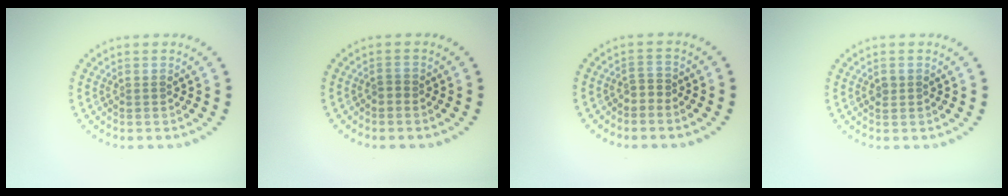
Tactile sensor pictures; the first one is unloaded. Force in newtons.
{"total": 0.7, "press": 0.6, "slide": 0.4}
{"total": 1.1, "press": 0.8, "slide": 0.8}
{"total": 0.9, "press": 0.9, "slide": 0.1}